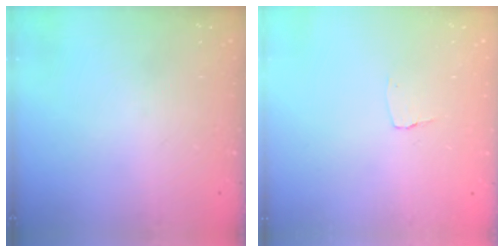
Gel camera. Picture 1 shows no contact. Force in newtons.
{"total": 2.6, "press": 2.6, "slide": 0.2}